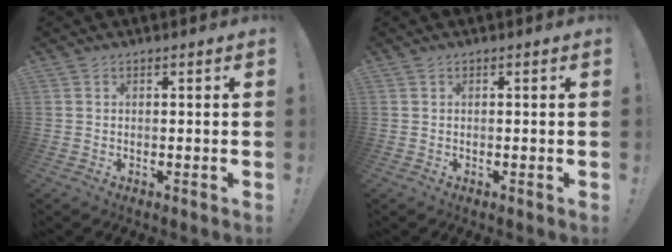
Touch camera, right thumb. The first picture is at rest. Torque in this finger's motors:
{"motor_torque": [0.24, -0.35, -0.22, 0.34, 0.07]}